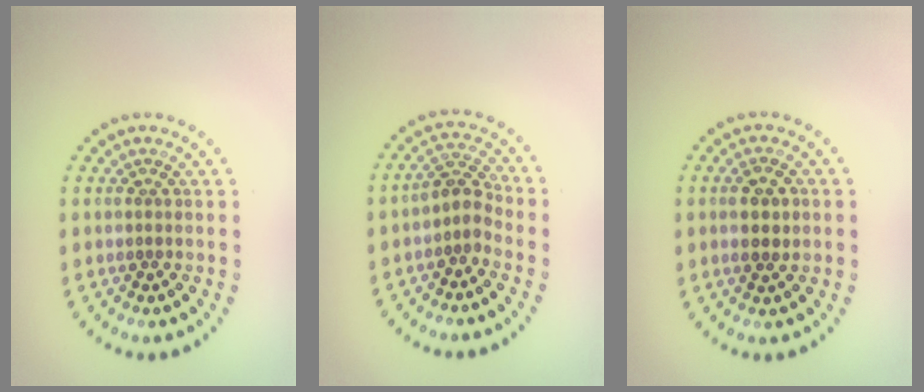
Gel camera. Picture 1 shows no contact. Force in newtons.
{"total": 2.6, "press": 2.0, "slide": 1.6}
{"total": 2.4, "press": 2.4, "slide": 0.2}